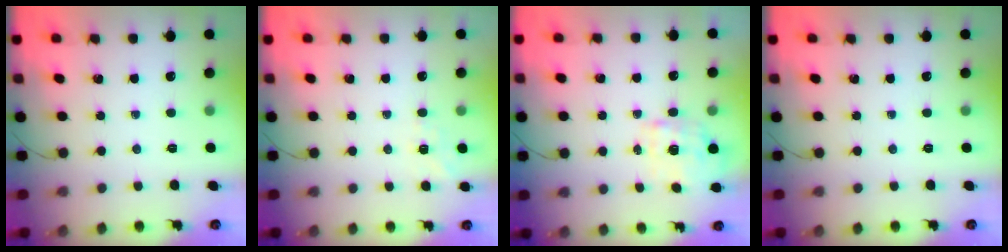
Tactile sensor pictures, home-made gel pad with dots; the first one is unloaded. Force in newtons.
{"total": 6.6, "press": 6.4, "slide": 1.7}
{"total": 1.2, "press": 1.0, "slide": 0.7}
{"total": 0.0}